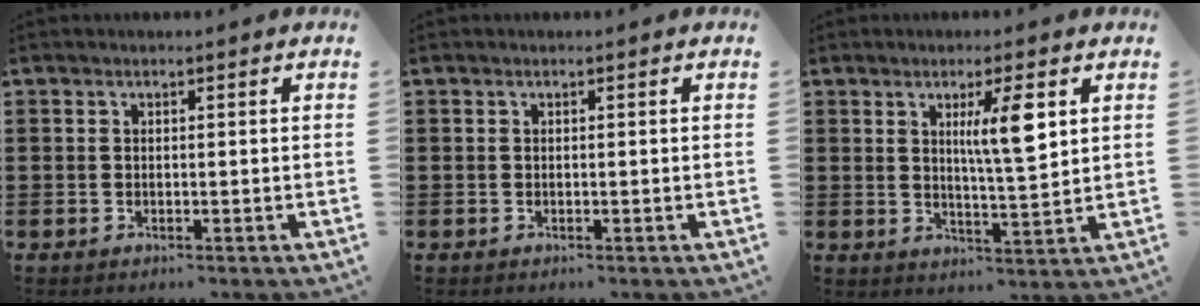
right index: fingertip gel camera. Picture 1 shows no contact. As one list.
[{"total": 0.0}, {"total": 6.7, "force": [2.4, 1.0, 6.1], "torque": [-0.108, -0.003, 0.033]}]